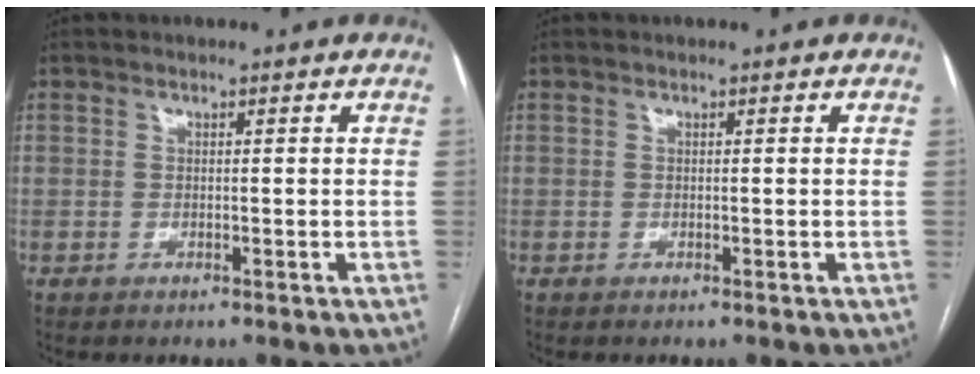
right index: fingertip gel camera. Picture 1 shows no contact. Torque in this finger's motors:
{"motor_torque": [-0.10, 0.00, -0.04, 0.00]}